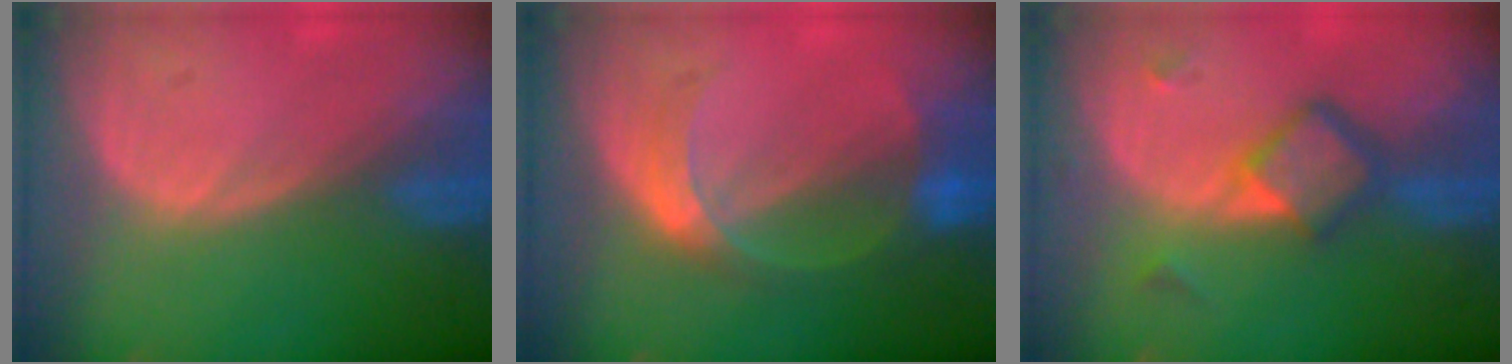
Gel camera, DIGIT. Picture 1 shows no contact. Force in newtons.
{"total": 6.3, "press": 5.6, "slide": 3.0}
{"total": 6.2, "press": 5.3, "slide": 3.2}